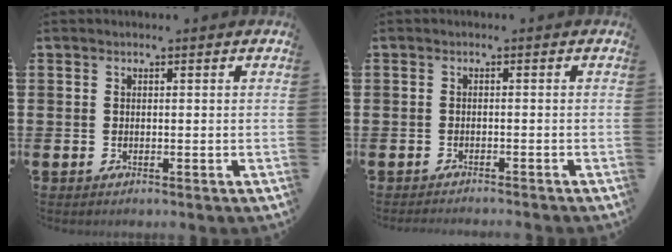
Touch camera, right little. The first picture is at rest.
{"total": 0.9, "force": [-0.9, -0.2, 0.0], "torque": [-0.001, 0.000, -0.017]}